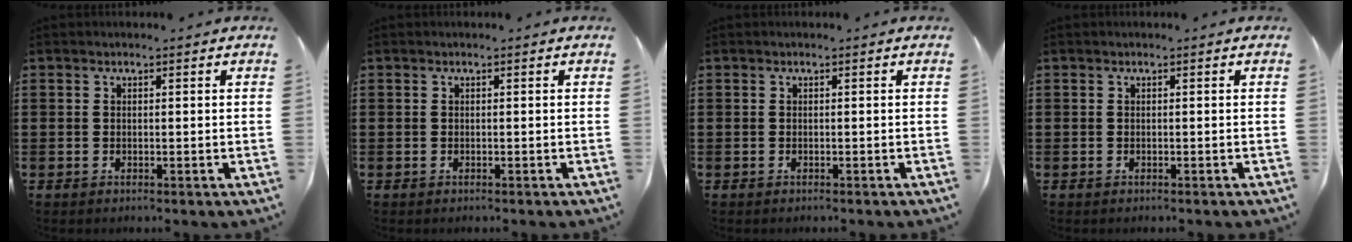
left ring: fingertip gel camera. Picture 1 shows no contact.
{"total": 0.0}
{"total": 0.0}
{"total": 0.0}